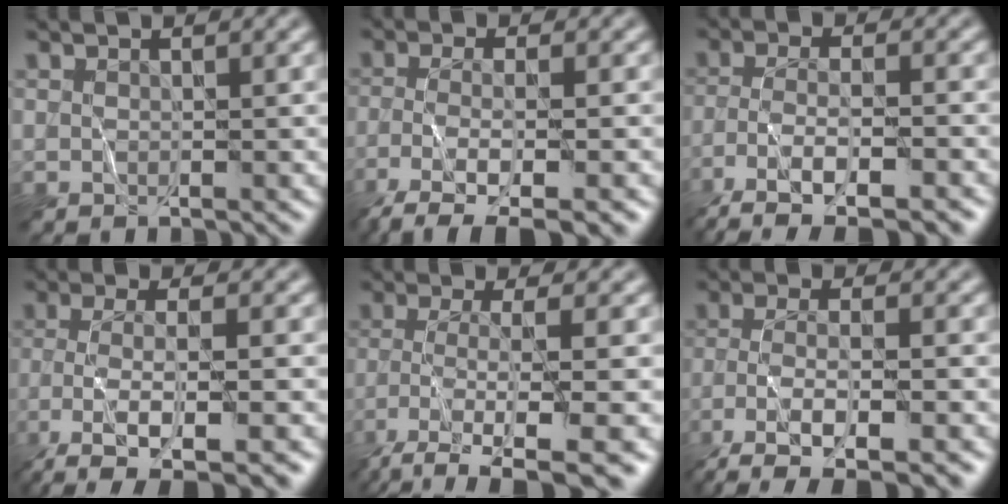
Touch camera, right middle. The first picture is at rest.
{"total": 5.9, "force": [-3.9, 1.3, 4.2], "torque": [-0.076, -0.003, -0.082]}
{"total": 8.1, "force": [-5.6, 2.4, 5.4], "torque": [-0.092, -0.002, -0.098]}
{"total": 6.8, "force": [-4.0, 1.7, 5.3], "torque": [-0.094, 0.000, -0.075]}
{"total": 7.9, "force": [-4.8, 1.7, 6.0], "torque": [-0.092, -0.002, -0.084]}
{"total": 7.3, "force": [-4.7, 2.0, 5.2], "torque": [-0.095, -0.002, -0.085]}